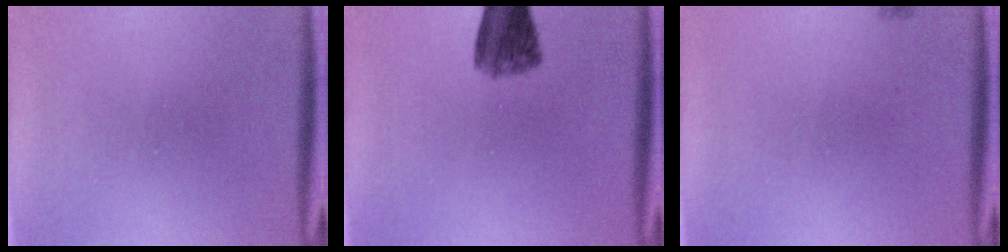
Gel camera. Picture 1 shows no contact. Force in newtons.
{"total": 6.2}
{"total": 1.1}